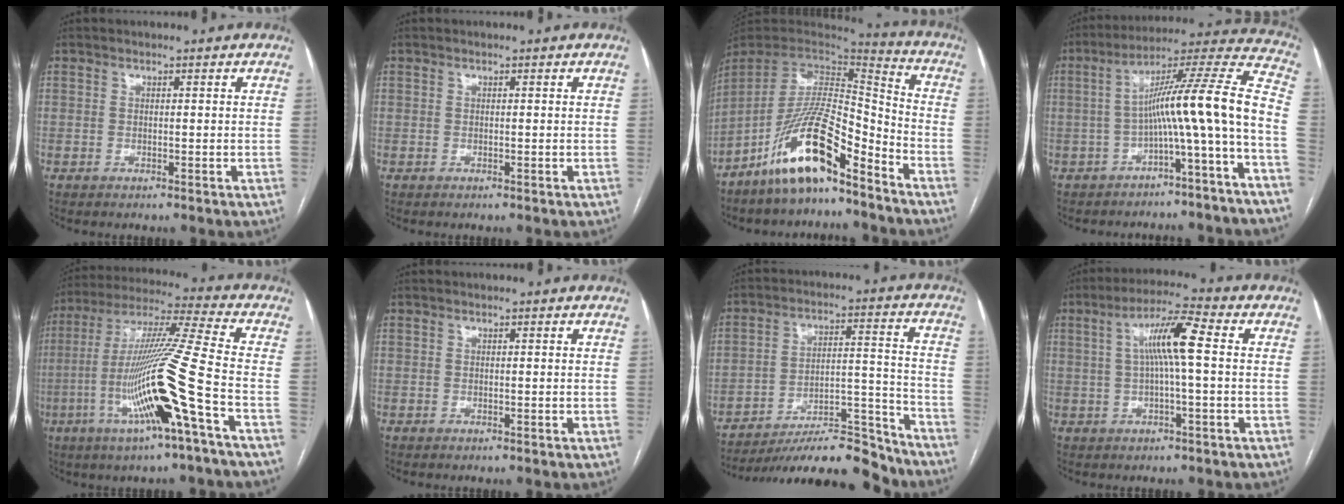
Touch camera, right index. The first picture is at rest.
{"total": 0.0}
{"total": 15.3, "force": [-10.4, 3.1, 10.8], "torque": [-0.204, 0.011, -0.188]}
{"total": 14.6, "force": [-4.4, -1.2, 13.9], "torque": [-0.198, 0.042, -0.072]}
{"total": 18.2, "force": [-5.7, -1.5, 17.2], "torque": [-0.340, -0.010, -0.112]}
{"total": 0.0}
{"total": 18.6, "force": [-17.0, 2.9, 6.8], "torque": [-0.085, 0.031, -0.265]}
{"total": 8.0, "force": [0.9, 0.3, 7.9], "torque": [-0.145, 0.018, 0.015]}